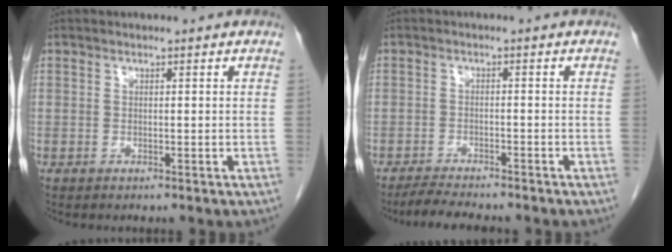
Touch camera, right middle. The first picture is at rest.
{"total": 5.3, "force": [-4.8, 0.6, 2.1], "torque": [-0.037, -0.015, -0.080]}